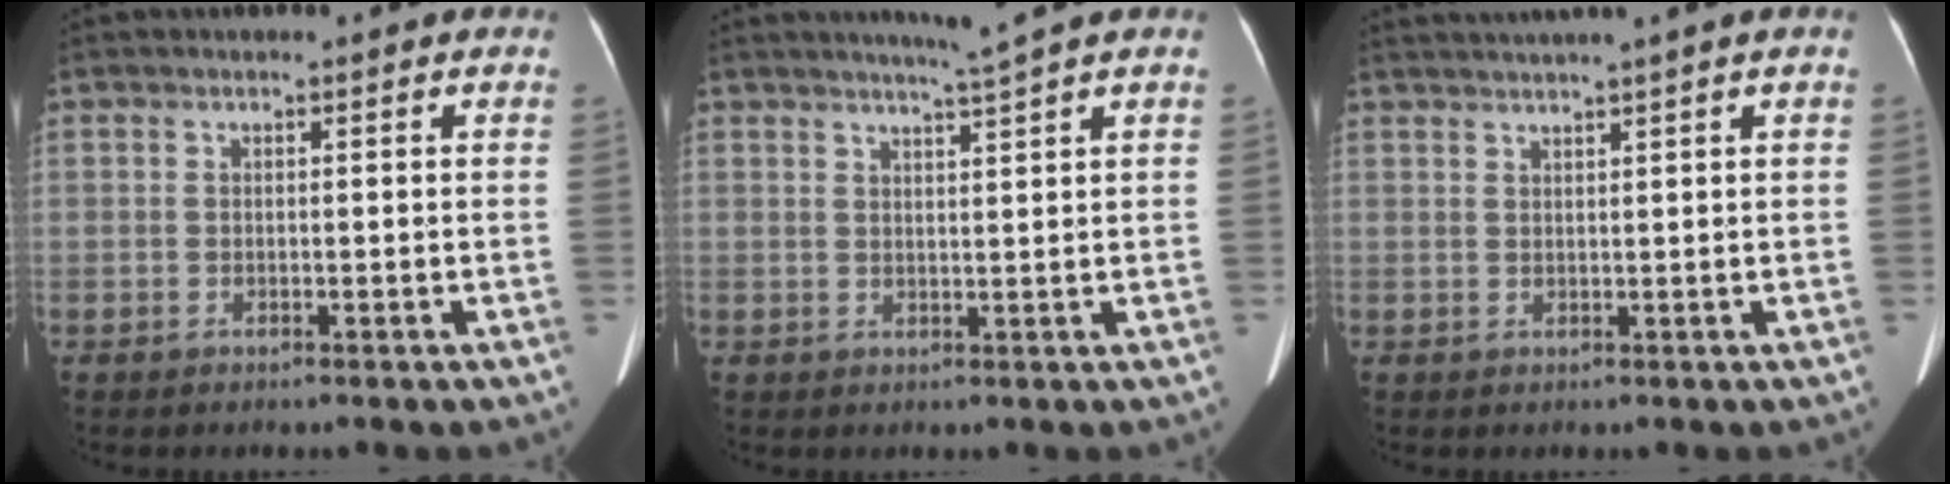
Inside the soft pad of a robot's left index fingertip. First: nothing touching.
{"total": 3.4, "force": [2.7, -1.5, 1.4], "torque": [-0.022, -0.011, 0.051]}
{"total": 4.3, "force": [3.3, -1.4, 2.4], "torque": [-0.035, 0.019, 0.060]}